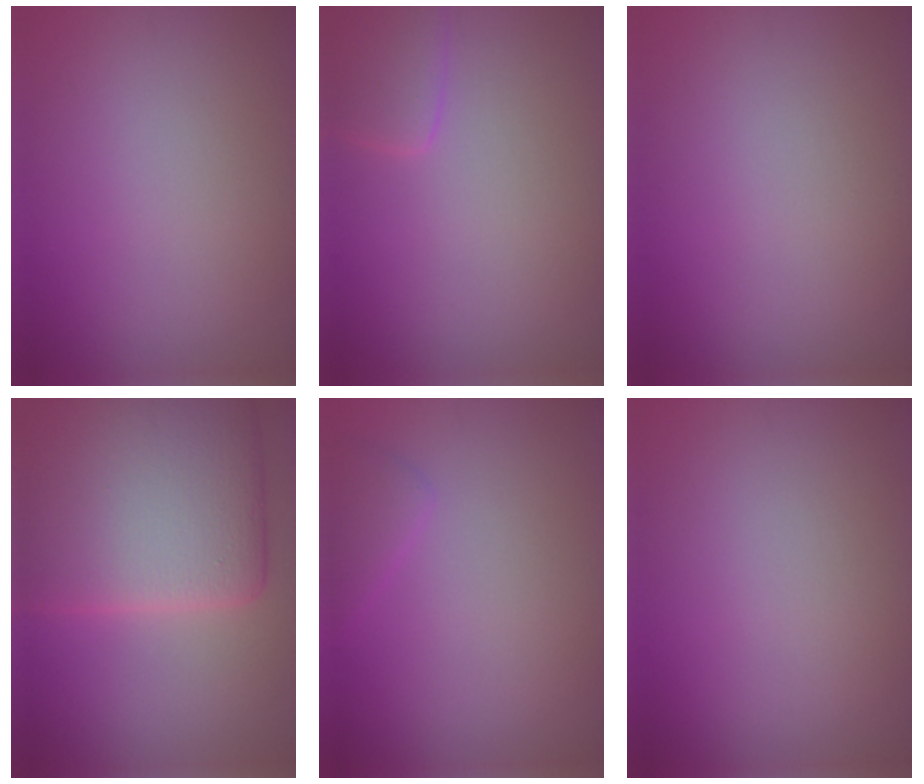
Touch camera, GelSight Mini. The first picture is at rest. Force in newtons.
{"total": 2.6, "press": 2.6, "slide": 0.2}
{"total": 0.0}
{"total": 14.5, "press": 14.5, "slide": 0.5}
{"total": 1.6, "press": 1.6, "slide": 0.1}
{"total": 0.0}